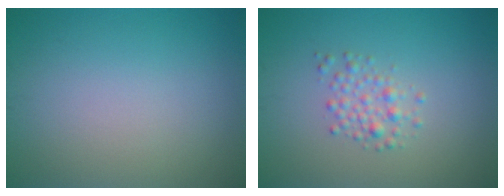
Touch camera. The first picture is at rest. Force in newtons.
{"total": 1.9, "press": 1.9, "slide": 0.0}